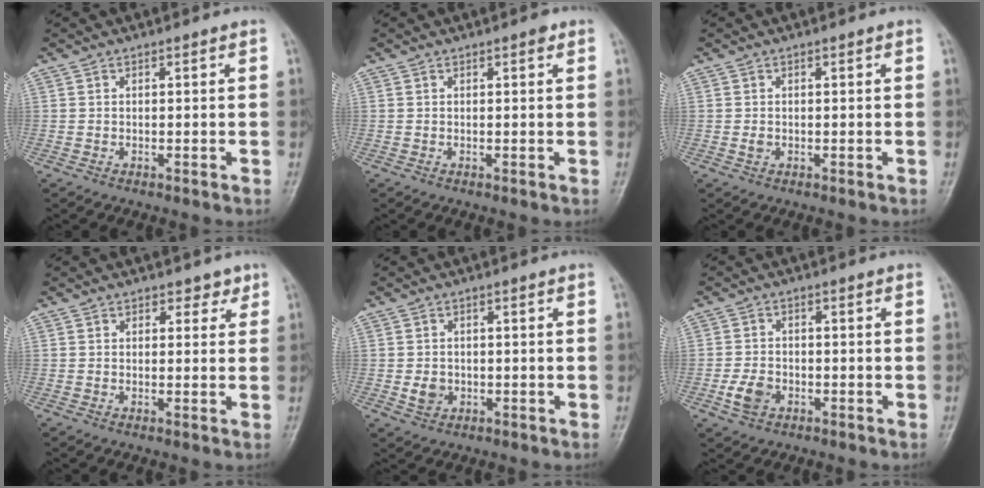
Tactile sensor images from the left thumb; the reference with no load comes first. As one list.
[{"total": 0.9, "force": [0.5, 0.4, 0.7], "torque": [-0.008, 0.000, 0.004]}, {"total": 1.1, "force": [-0.1, 0.9, 0.7], "torque": [-0.008, 0.000, -0.001]}, {"total": 2.7, "force": [1.6, 1.8, 1.1], "torque": [0.010, -0.006, 0.018]}, {"total": 3.2, "force": [-0.5, 2.7, 1.6], "torque": [-0.019, 0.001, -0.005]}, {"total": 4.4, "force": [-1.7, 3.2, 2.6], "torque": [-0.046, 0.008, -0.032]}]